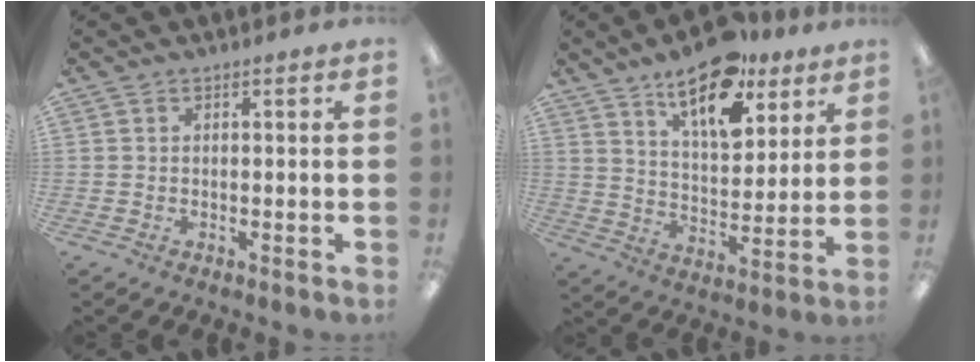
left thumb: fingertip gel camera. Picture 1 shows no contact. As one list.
[{"total": 16.2, "force": [11.1, 7.2, 9.3], "torque": [-0.137, -0.060, 0.189]}]